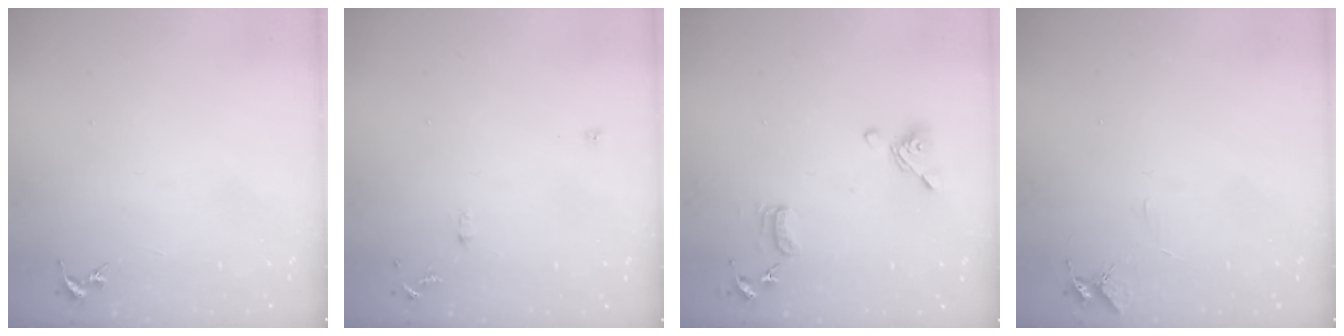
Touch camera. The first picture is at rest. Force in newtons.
{"total": 6.1, "press": 6.1, "slide": 0.7}
{"total": 12.9, "press": 12.8, "slide": 1.9}
{"total": 5.4, "press": 5.4, "slide": 0.6}